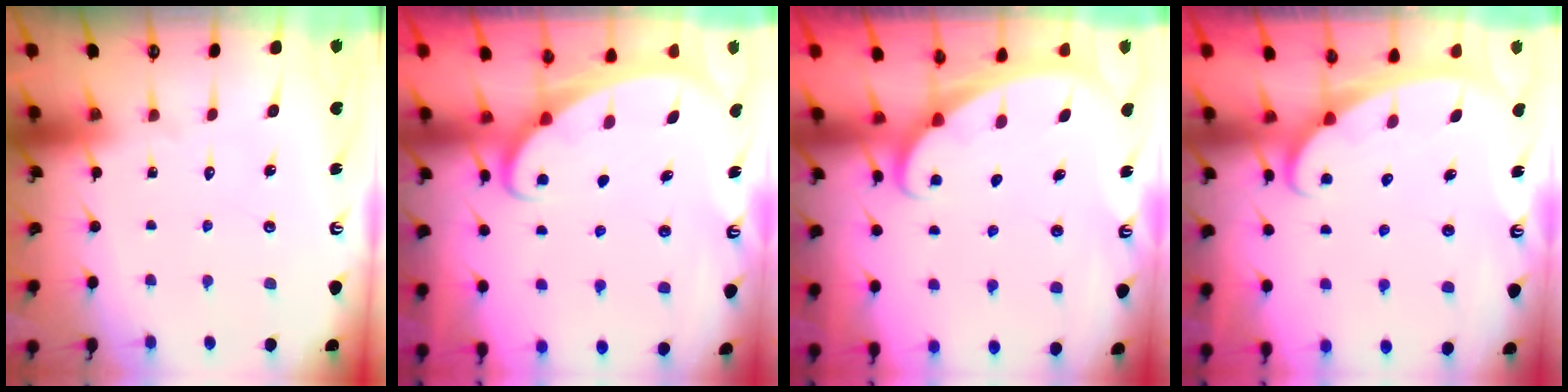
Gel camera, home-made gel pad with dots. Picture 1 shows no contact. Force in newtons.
{"total": 2.2, "press": 2.2, "slide": 0.3}
{"total": 1.8, "press": 1.8, "slide": 0.1}
{"total": 2.5, "press": 2.5, "slide": 0.4}